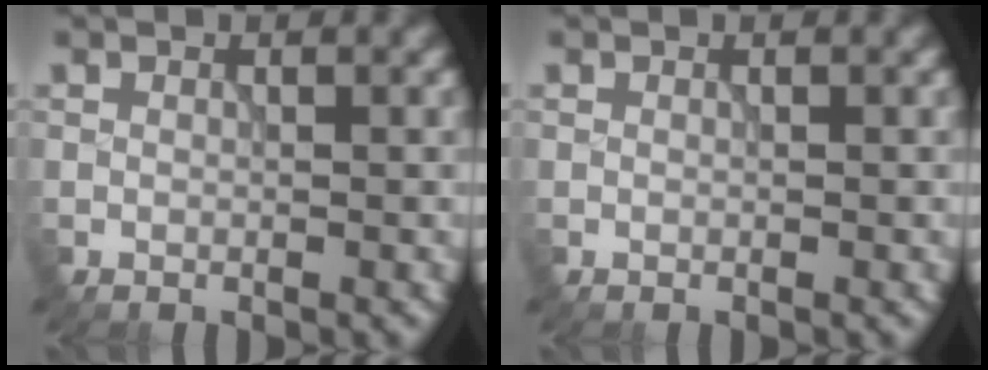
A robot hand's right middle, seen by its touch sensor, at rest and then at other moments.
{"total": 0.0}